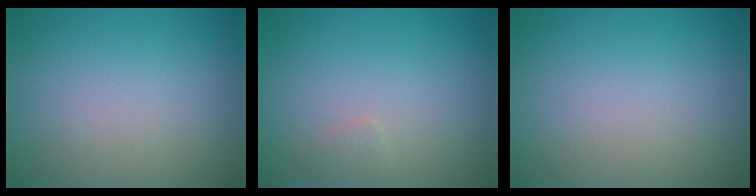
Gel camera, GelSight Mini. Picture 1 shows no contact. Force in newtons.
{"total": 0.7, "press": 0.7, "slide": 0.0}
{"total": 0.0}